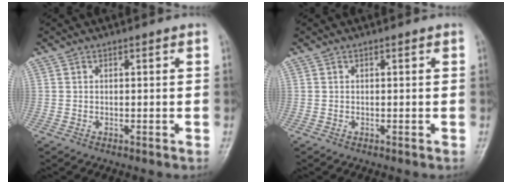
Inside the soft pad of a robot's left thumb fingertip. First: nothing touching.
{"total": 0.0}